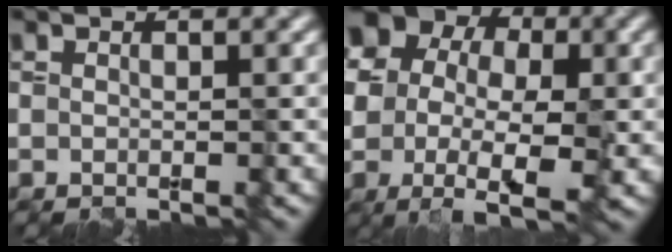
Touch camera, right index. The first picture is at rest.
{"total": 15.9, "force": [1.4, 12.3, 10.1], "torque": [-0.156, 0.023, 0.011]}